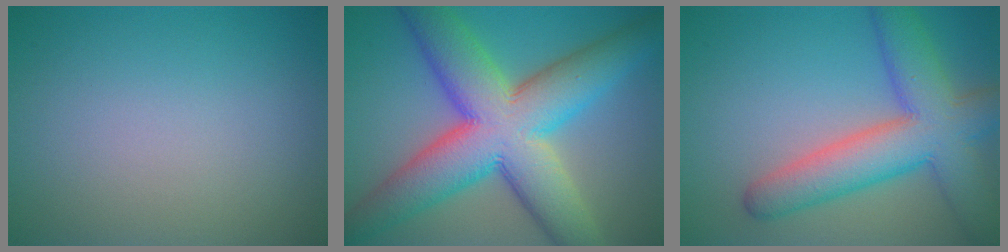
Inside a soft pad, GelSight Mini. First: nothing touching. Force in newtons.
{"total": 13.2, "press": 13.2, "slide": 0.4}
{"total": 8.5, "press": 8.5, "slide": 0.4}